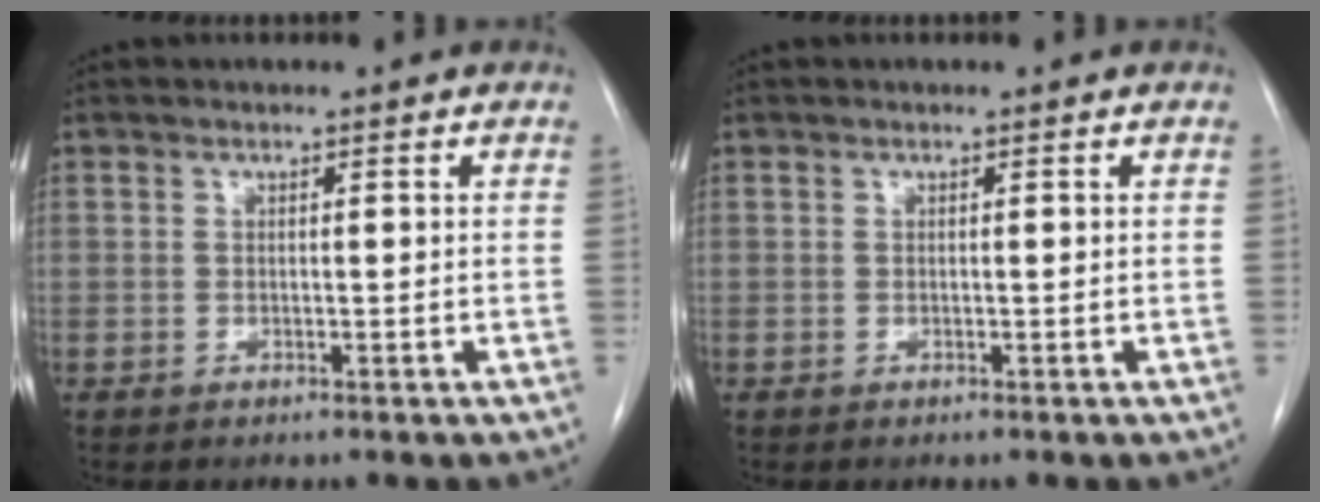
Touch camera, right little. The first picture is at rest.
{"total": 0.0}